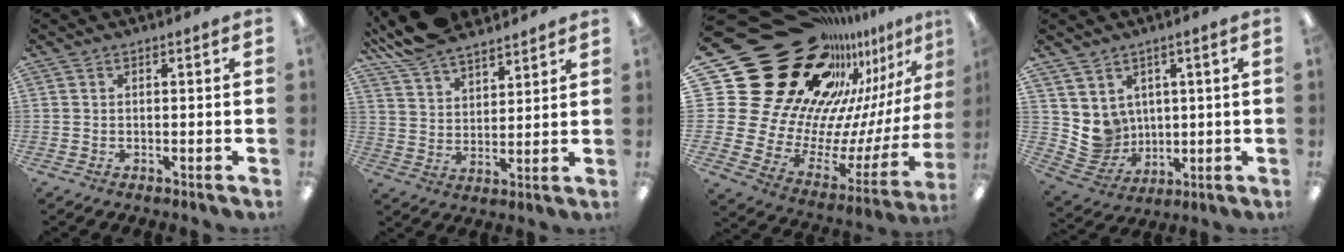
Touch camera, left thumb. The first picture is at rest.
{"total": 10.5, "force": [9.3, 3.7, 3.2], "torque": [-0.085, -0.047, 0.177]}
{"total": 35.3, "force": [20.8, 21.3, 18.9], "torque": [-0.258, -0.222, 0.460]}
{"total": 7.0, "force": [3.4, 6.1, 0.2], "torque": [-0.030, -0.034, 0.074]}